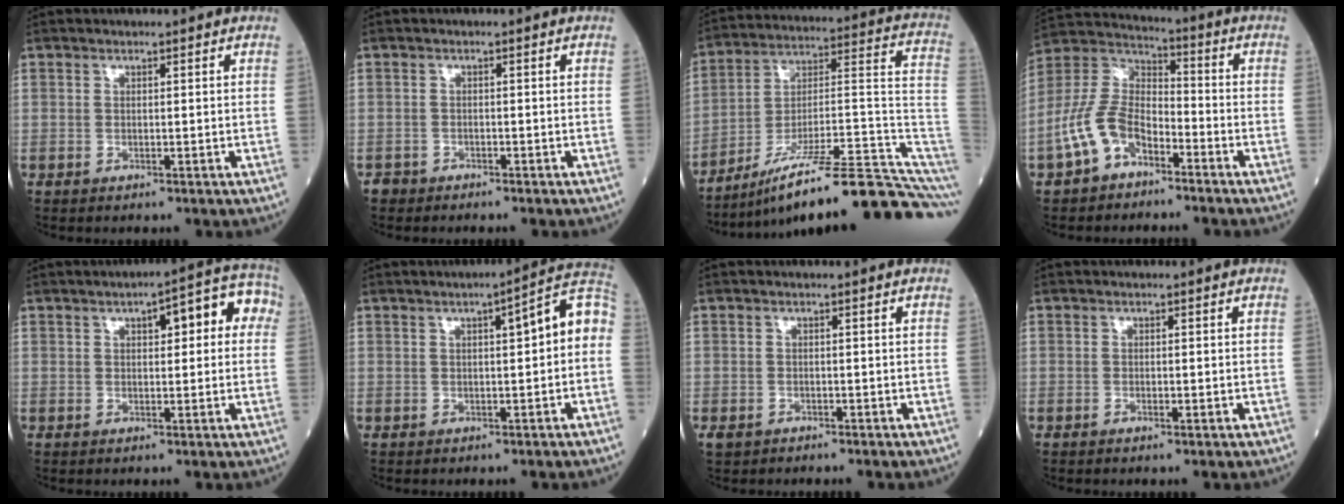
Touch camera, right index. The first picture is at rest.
{"total": 1.4, "force": [-1.3, 0.5, -0.3], "torque": [0.004, 0.000, -0.025]}
{"total": 22.6, "force": [-16.5, 0.7, 15.4], "torque": [-0.149, 0.046, -0.260]}
{"total": 10.5, "force": [-5.7, 5.6, 6.8], "torque": [-0.164, 0.020, -0.114]}
{"total": 8.7, "force": [2.6, 2.9, 7.7], "torque": [-0.088, 0.039, 0.025]}
{"total": 7.5, "force": [0.9, 1.4, 7.3], "torque": [-0.093, 0.032, 0.005]}
{"total": 1.5, "force": [-1.2, 0.9, 0.4], "torque": [-0.009, 0.000, -0.017]}
{"total": 1.2, "force": [-0.4, 0.5, 1.1], "torque": [-0.013, -0.001, -0.004]}